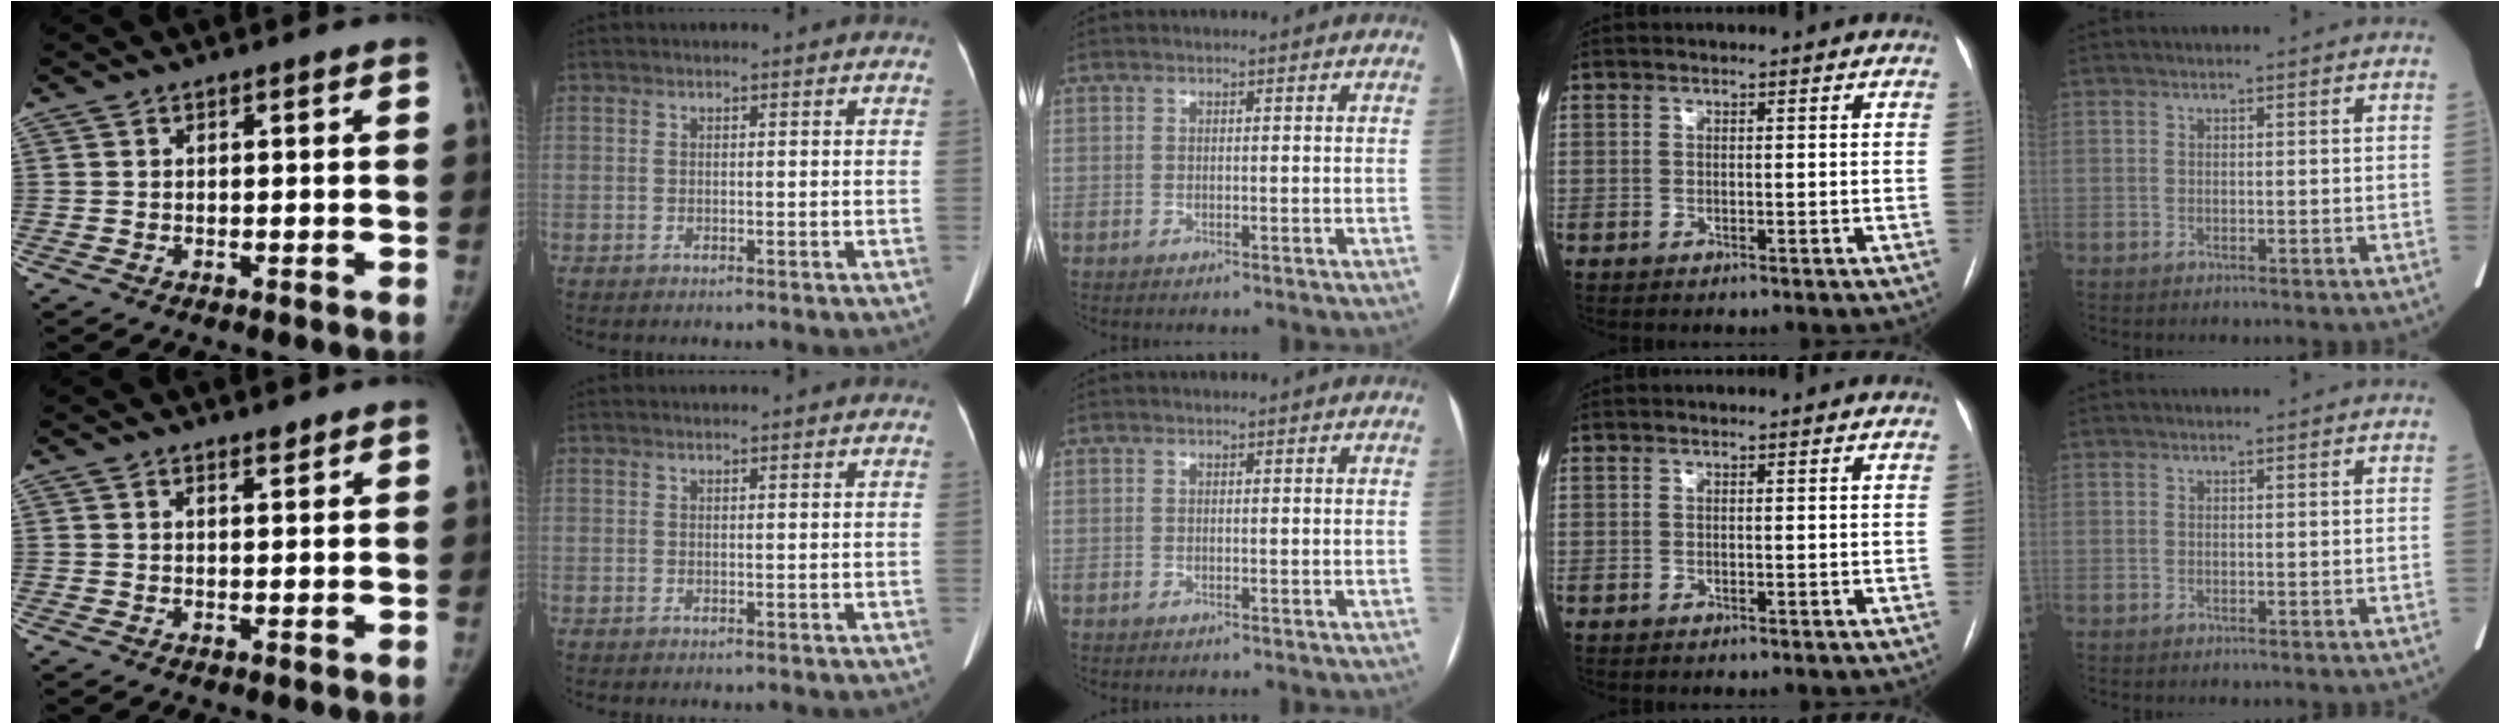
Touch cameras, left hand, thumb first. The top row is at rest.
{"thumb": {"total": 1.5, "force": [1.2, 0.4, 0.7], "torque": [-0.005, -0.009, 0.019]}, "index": {"total": 2.0, "force": [1.9, 0.0, 0.7], "torque": [-0.009, 0.008, 0.021]}}